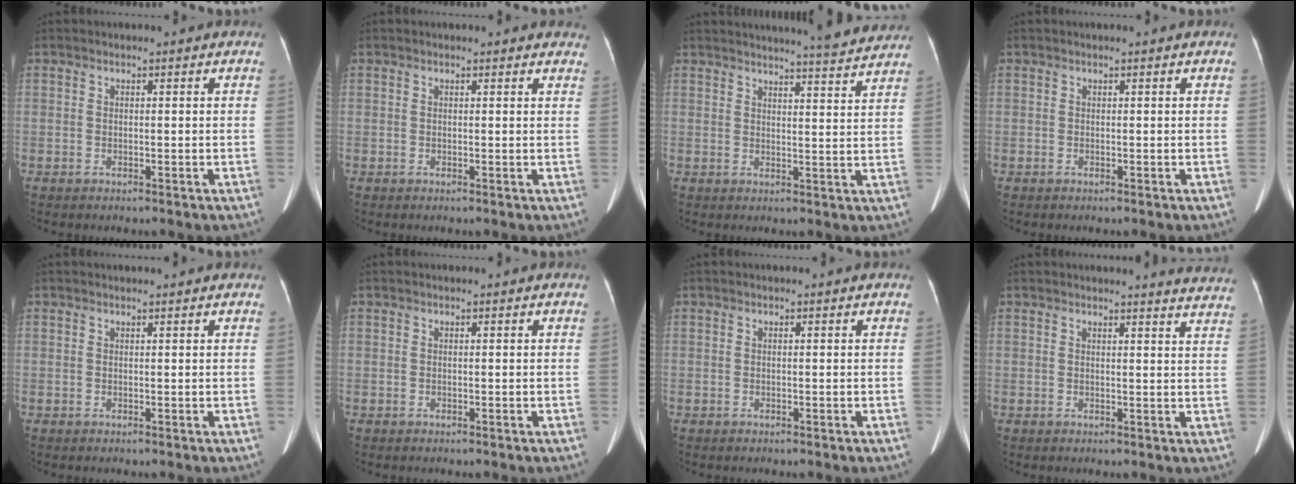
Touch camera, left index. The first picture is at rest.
{"total": 3.3, "force": [3.0, 1.1, 0.8], "torque": [-0.006, 0.008, 0.016]}
{"total": 10.2, "force": [9.7, -0.5, 3.0], "torque": [-0.046, -0.011, 0.107]}
{"total": 0.0}
{"total": 1.6, "force": [1.5, 0.1, 0.5], "torque": [-0.011, 0.014, 0.018]}
{"total": 0.0}
{"total": 0.0}
{"total": 9.5, "force": [9.4, -0.1, 1.5], "torque": [0.000, -0.058, 0.072]}